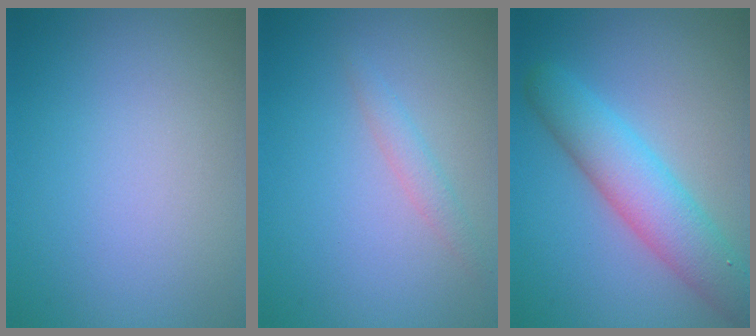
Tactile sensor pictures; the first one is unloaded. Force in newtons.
{"total": 2.0, "press": 2.0, "slide": 0.2}
{"total": 5.7, "press": 5.7, "slide": 0.1}